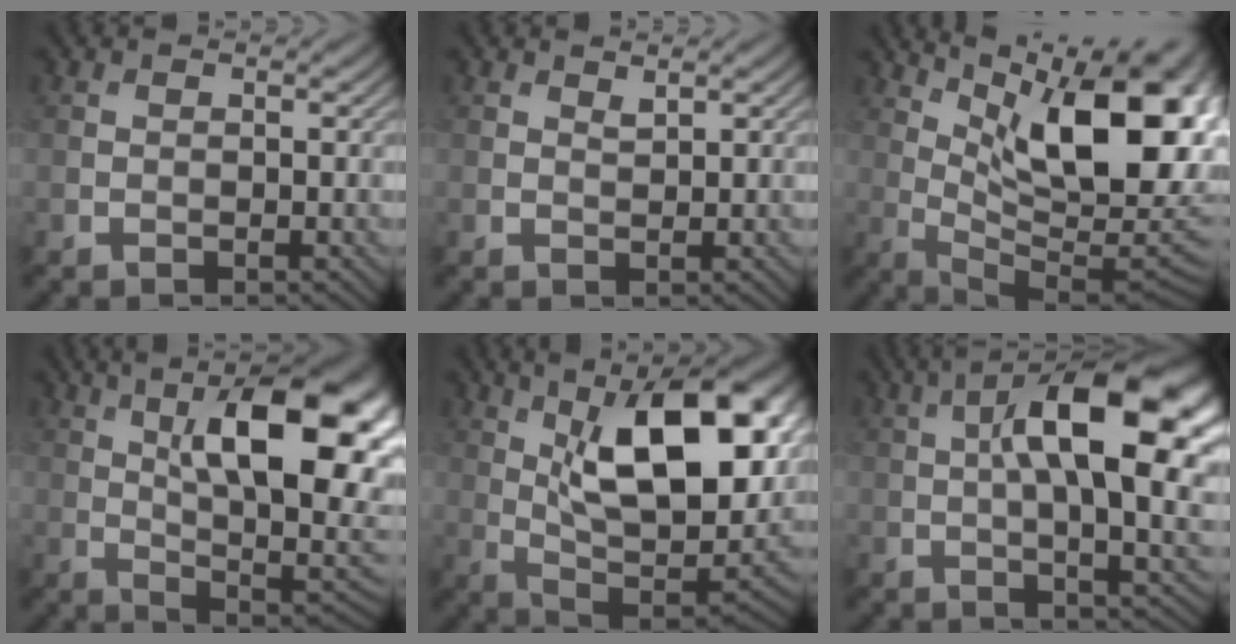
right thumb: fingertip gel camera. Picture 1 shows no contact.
{"total": 0.7, "force": [0.7, 0.1, 0.3], "torque": [-0.009, -0.005, 0.016]}
{"total": 16.8, "force": [6.3, 6.4, 14.2], "torque": [-0.202, 0.015, 0.108]}
{"total": 18.1, "force": [4.7, 7.2, 15.9], "torque": [-0.221, 0.033, 0.067]}
{"total": 18.8, "force": [5.5, 8.6, 15.7], "torque": [-0.240, 0.012, 0.085]}
{"total": 16.9, "force": [3.4, 6.3, 15.4], "torque": [-0.222, 0.029, 0.043]}